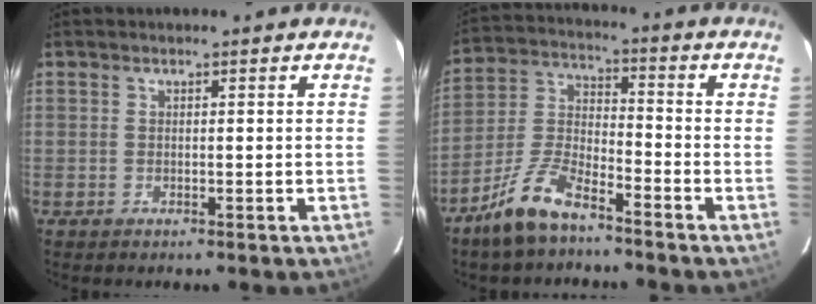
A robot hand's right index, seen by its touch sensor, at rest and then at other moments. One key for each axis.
{"total": 9.3, "fx": -7.1, "fy": 2.4, "fz": 5.5, "tx": -0.125, "ty": -0.010, "tz": -0.142}